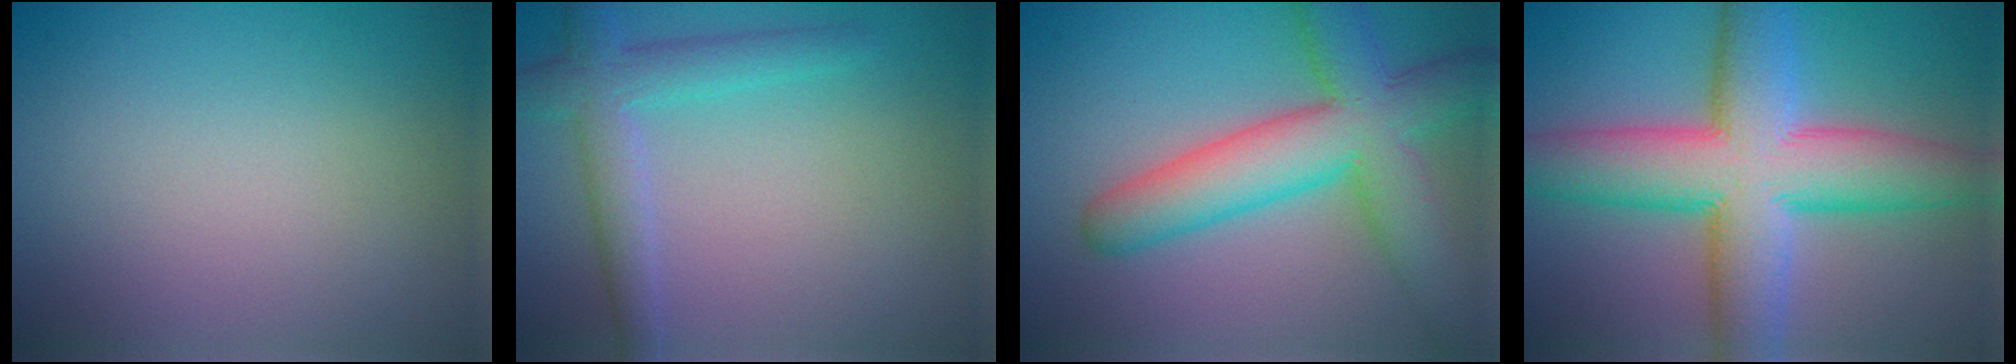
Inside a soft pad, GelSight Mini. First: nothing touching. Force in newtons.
{"total": 3.8, "press": 3.8, "slide": 0.1}
{"total": 8.7, "press": 8.7, "slide": 0.2}
{"total": 11.5, "press": 11.5, "slide": 0.4}